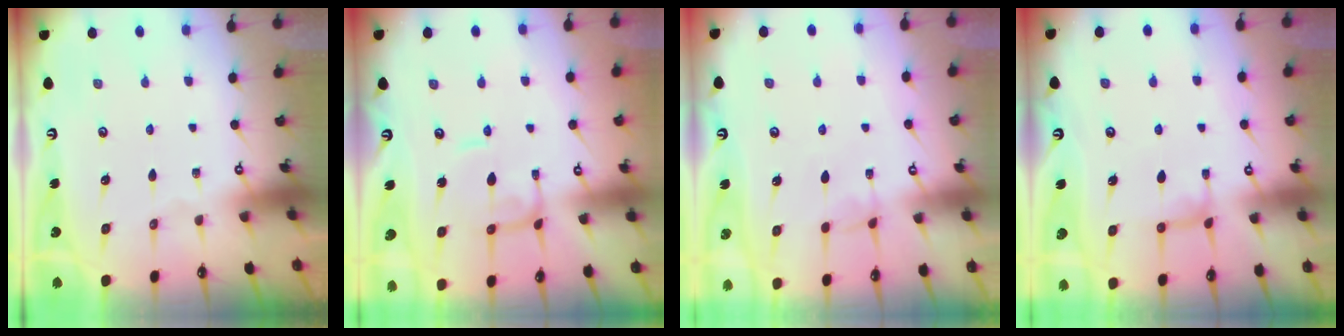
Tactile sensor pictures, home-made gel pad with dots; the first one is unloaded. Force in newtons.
{"total": 0.0}
{"total": 2.8, "press": 2.7, "slide": 0.4}
{"total": 3.9, "press": 3.9, "slide": 0.2}